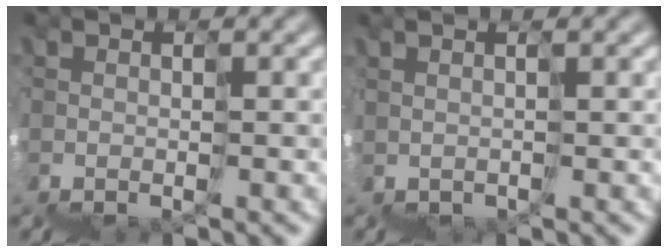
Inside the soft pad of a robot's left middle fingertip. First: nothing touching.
{"total": 2.7, "force": [1.5, -1.7, -1.4], "torque": [0.033, 0.020, 0.020]}